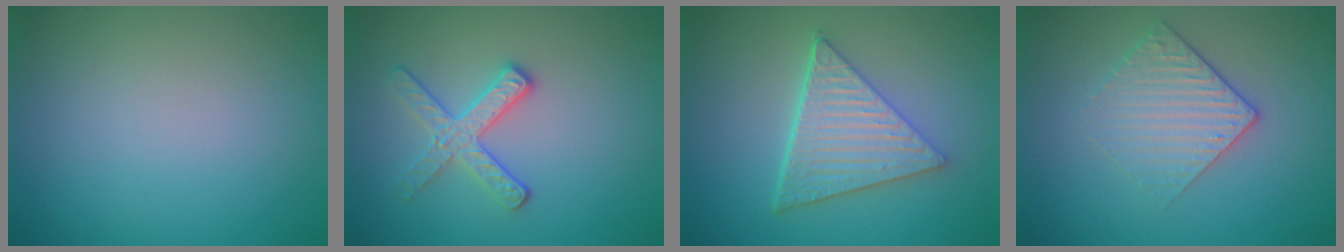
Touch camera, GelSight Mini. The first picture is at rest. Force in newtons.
{"total": 2.8, "press": 2.6, "slide": 1.0}
{"total": 5.9, "press": 4.4, "slide": 4.0}
{"total": 2.9, "press": 2.6, "slide": 1.4}